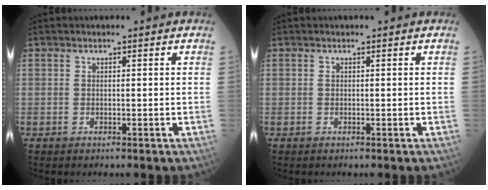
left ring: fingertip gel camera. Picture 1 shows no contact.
{"total": 0.0}